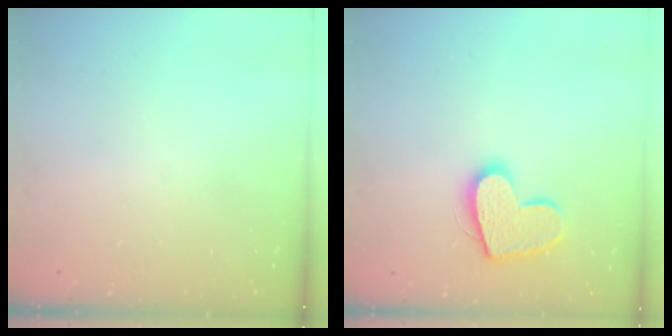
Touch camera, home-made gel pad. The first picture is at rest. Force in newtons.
{"total": 14.3, "press": 14.3, "slide": 1.1}